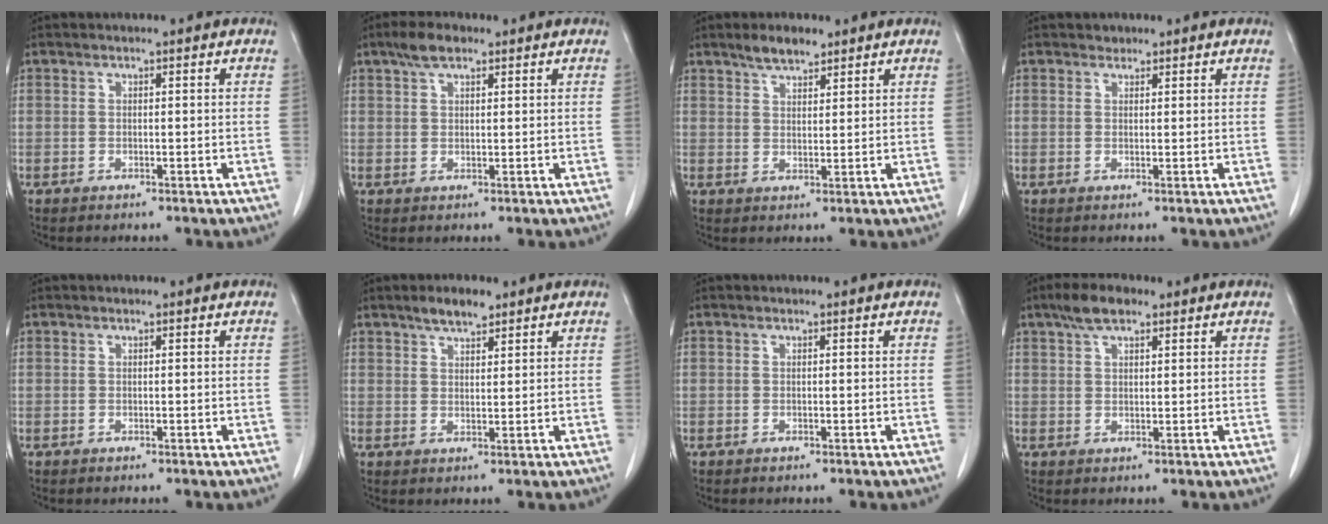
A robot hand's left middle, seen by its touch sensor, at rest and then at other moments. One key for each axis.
{"total": 3.6, "fx": 2.4, "fy": 1.4, "fz": 2.2, "tx": -0.046, "ty": 0.009, "tz": 0.045}
{"total": 3.8, "fx": 3.1, "fy": 1.2, "fz": 1.9, "tx": -0.039, "ty": 0.003, "tz": 0.056}
{"total": 0.9, "fx": 0.8, "fy": 0.5, "fz": 0.0, "tx": 0.000, "ty": -0.002, "tz": 0.010}
{"total": 0.0}
{"total": 3.8, "fx": 3.0, "fy": 1.2, "fz": 2.1, "tx": -0.043, "ty": 0.003, "tz": 0.051}
{"total": 0.0}
{"total": 4.6, "fx": 3.1, "fy": 1.8, "fz": 2.9, "tx": -0.061, "ty": 0.012, "tz": 0.058}